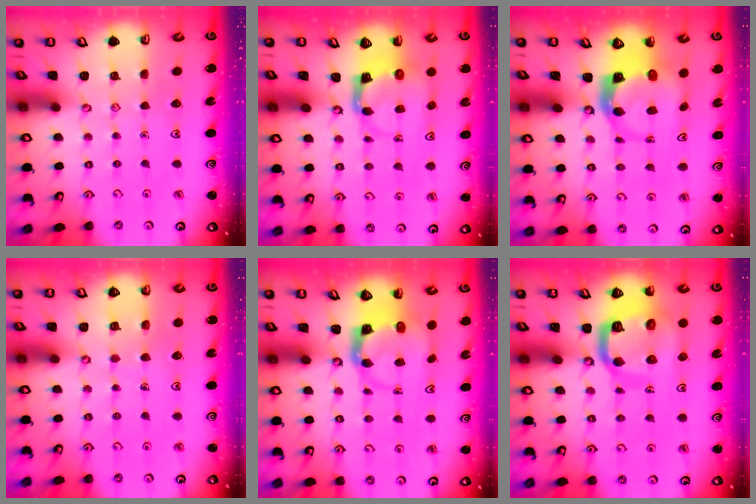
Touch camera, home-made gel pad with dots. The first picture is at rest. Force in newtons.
{"total": 4.0, "press": 3.9, "slide": 0.7}
{"total": 6.1, "press": 6.0, "slide": 0.9}
{"total": 6.2, "press": 6.2, "slide": 0.6}
{"total": 3.7, "press": 3.7, "slide": 0.5}
{"total": 12.7, "press": 12.6, "slide": 1.3}